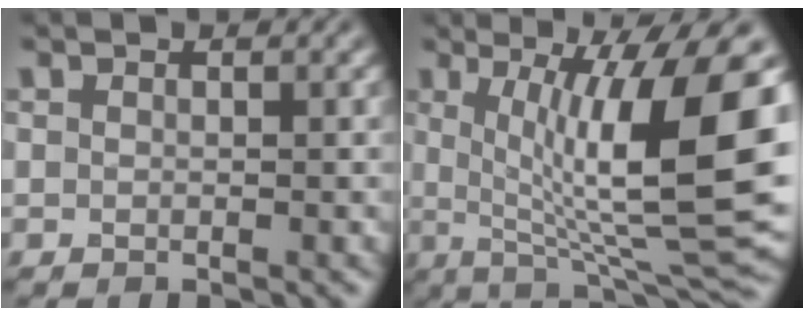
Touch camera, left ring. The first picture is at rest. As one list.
[{"total": 13.6, "force": [1.9, 3.3, 13.1], "torque": [-0.191, -0.004, 0.037]}]